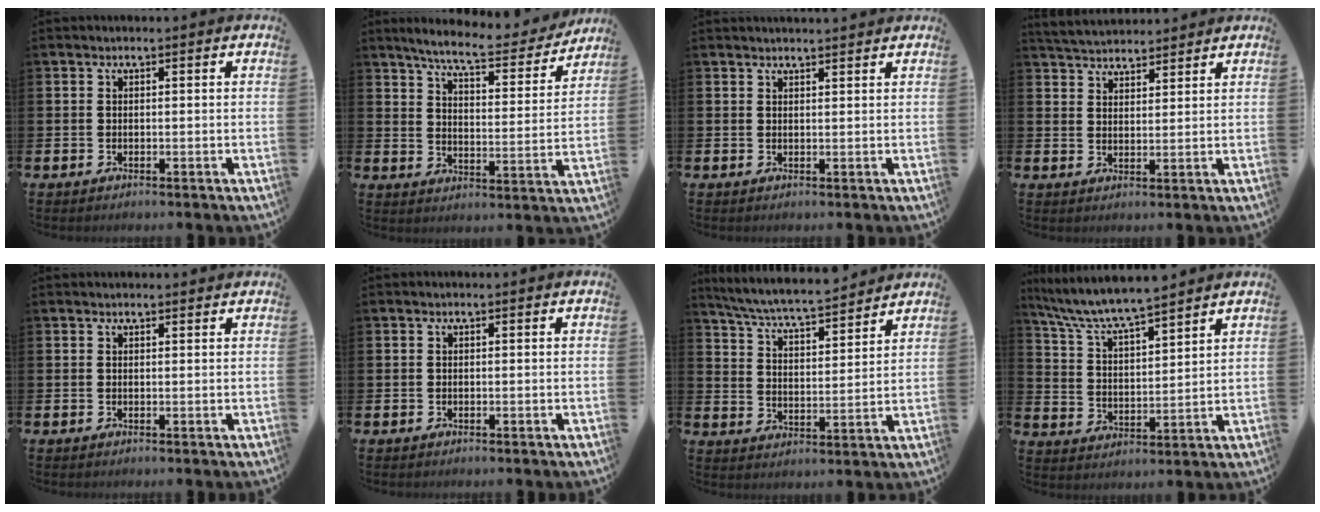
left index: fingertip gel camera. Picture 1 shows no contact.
{"total": 7.9, "force": [7.2, 0.6, 3.0], "torque": [-0.083, -0.043, 0.123]}
{"total": 1.6, "force": [1.6, 0.0, 0.1], "torque": [0.003, -0.008, 0.027]}
{"total": 4.3, "force": [4.2, 0.8, 0.0], "torque": [-0.020, -0.017, 0.079]}
{"total": 0.7, "force": [0.7, 0.0, 0.2], "torque": [0.004, -0.002, 0.011]}
{"total": 0.0}
{"total": 6.7, "force": [6.4, 0.4, 2.0], "torque": [-0.070, -0.048, 0.111]}
{"total": 7.2, "force": [6.8, 0.5, 2.2], "torque": [-0.077, -0.041, 0.118]}